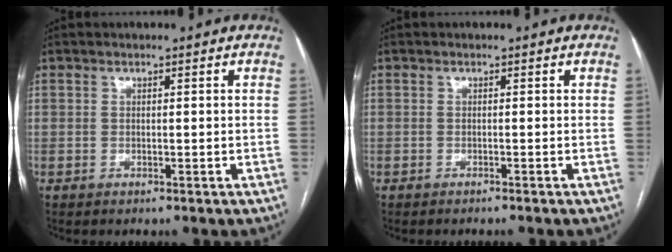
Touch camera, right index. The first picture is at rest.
{"total": 1.1, "force": [-0.9, -0.3, 0.4], "torque": [-0.004, 0.003, -0.014]}